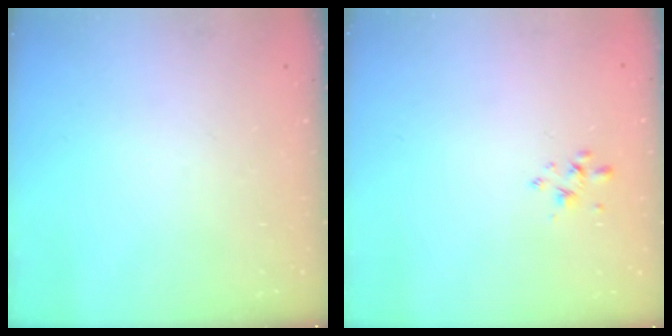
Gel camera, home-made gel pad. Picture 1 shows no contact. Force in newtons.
{"total": 2.6, "press": 2.4, "slide": 0.8}